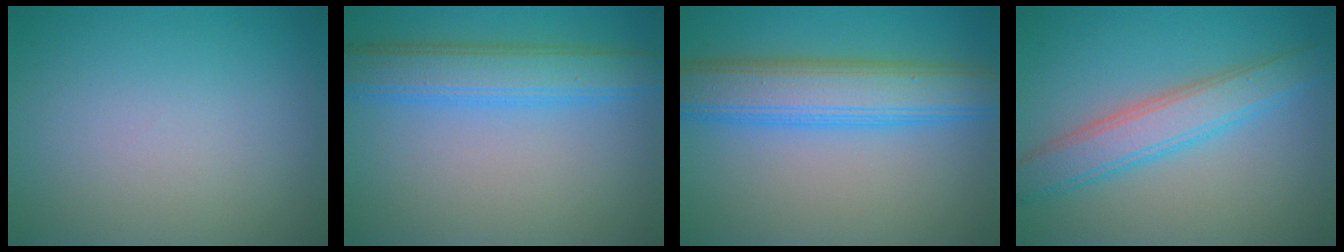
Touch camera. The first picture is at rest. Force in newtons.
{"total": 5.2, "press": 5.2, "slide": 0.1}
{"total": 7.1, "press": 7.1, "slide": 0.1}
{"total": 4.7, "press": 4.7, "slide": 0.1}